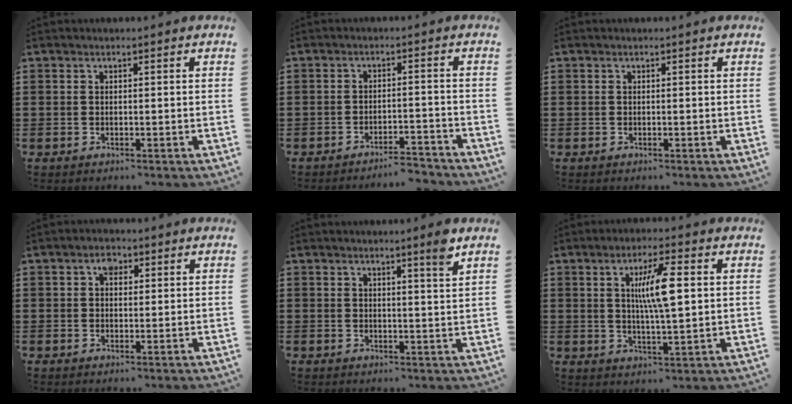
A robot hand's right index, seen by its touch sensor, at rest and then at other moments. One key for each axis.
{"total": 3.4, "fx": -3.4, "fy": 0.0, "fz": 0.6, "tx": -0.015, "ty": -0.001, "tz": -0.071}
{"total": 0.0}
{"total": 2.2, "fx": 0.8, "fy": 1.4, "fz": 1.5, "tx": -0.033, "ty": 0.008, "tz": 0.013}
{"total": 3.3, "fx": 2.3, "fy": -0.4, "fz": 2.3, "tx": -0.041, "ty": -0.006, "tz": 0.038}
{"total": 7.5, "fx": 1.5, "fy": 1.3, "fz": 7.2, "tx": -0.139, "ty": 0.005, "tz": 0.021}